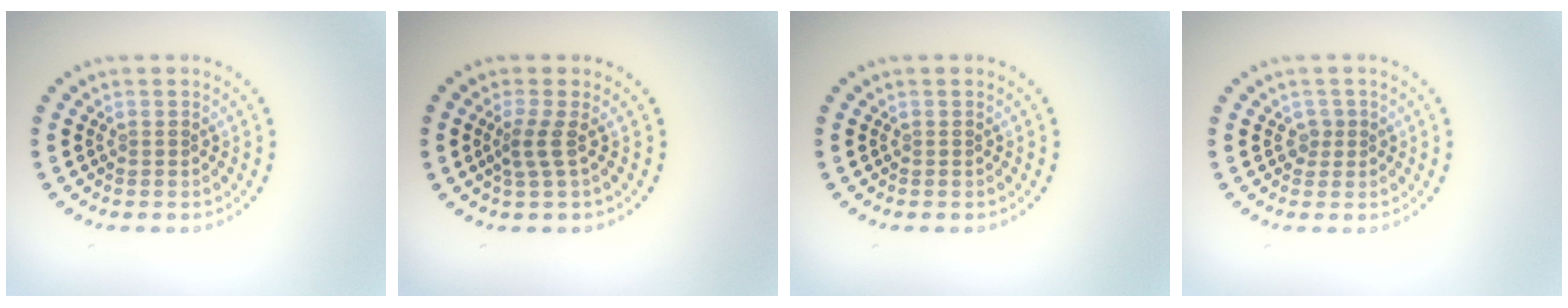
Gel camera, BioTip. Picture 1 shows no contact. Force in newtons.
{"total": 1.8, "press": 1.2, "slide": 1.4}
{"total": 0.0}
{"total": 1.2, "press": 0.9, "slide": 0.8}